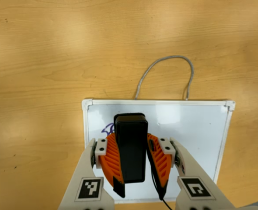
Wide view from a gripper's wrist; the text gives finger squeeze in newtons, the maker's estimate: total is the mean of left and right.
{"total": 8.3, "left": 7.4, "right": 9.3}